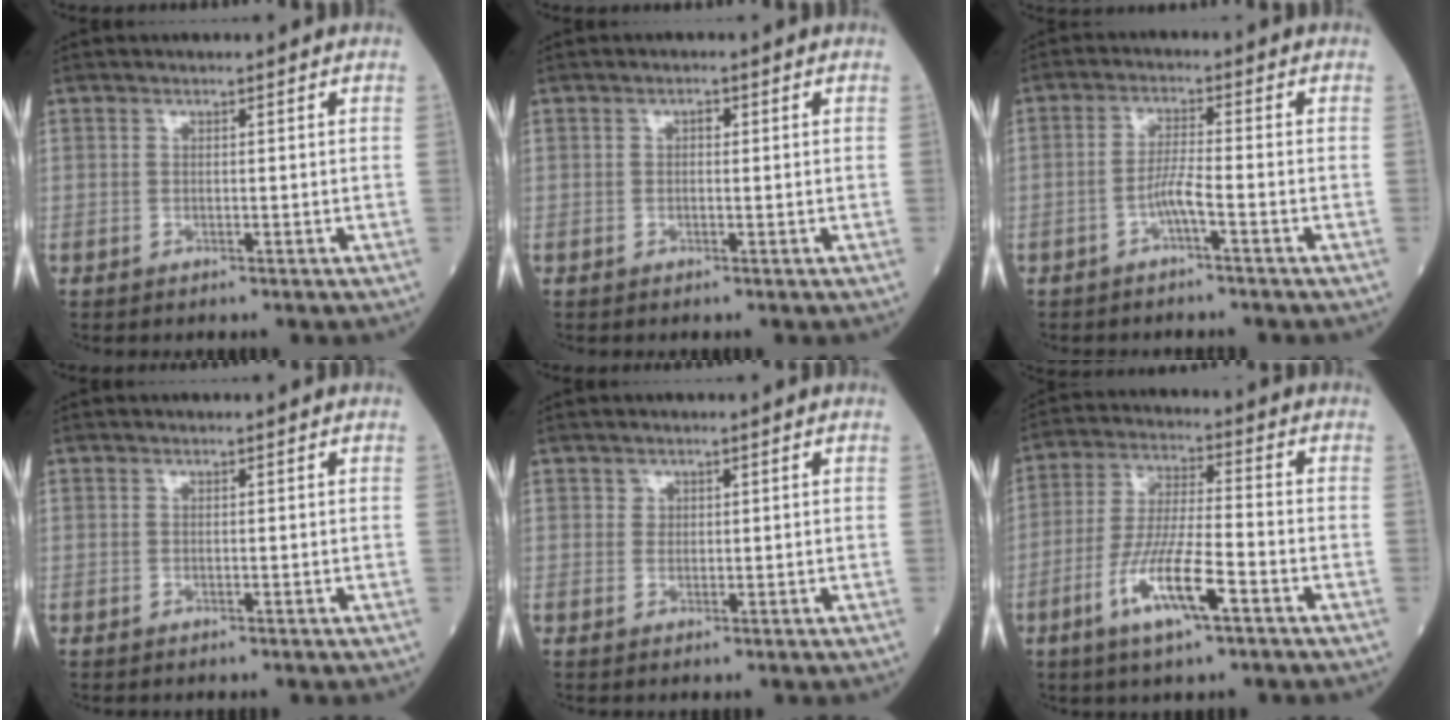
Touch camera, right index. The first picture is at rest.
{"total": 0.9, "force": [0.1, 0.5, 0.7], "torque": [-0.009, 0.003, -0.001]}
{"total": 3.0, "force": [-1.6, -0.1, 2.5], "torque": [-0.050, 0.003, -0.034]}
{"total": 0.0}
{"total": 1.0, "force": [0.5, 0.9, 0.1], "torque": [0.010, -0.001, 0.004]}
{"total": 10.5, "force": [-4.8, 1.4, 9.2], "torque": [-0.182, -0.011, -0.088]}